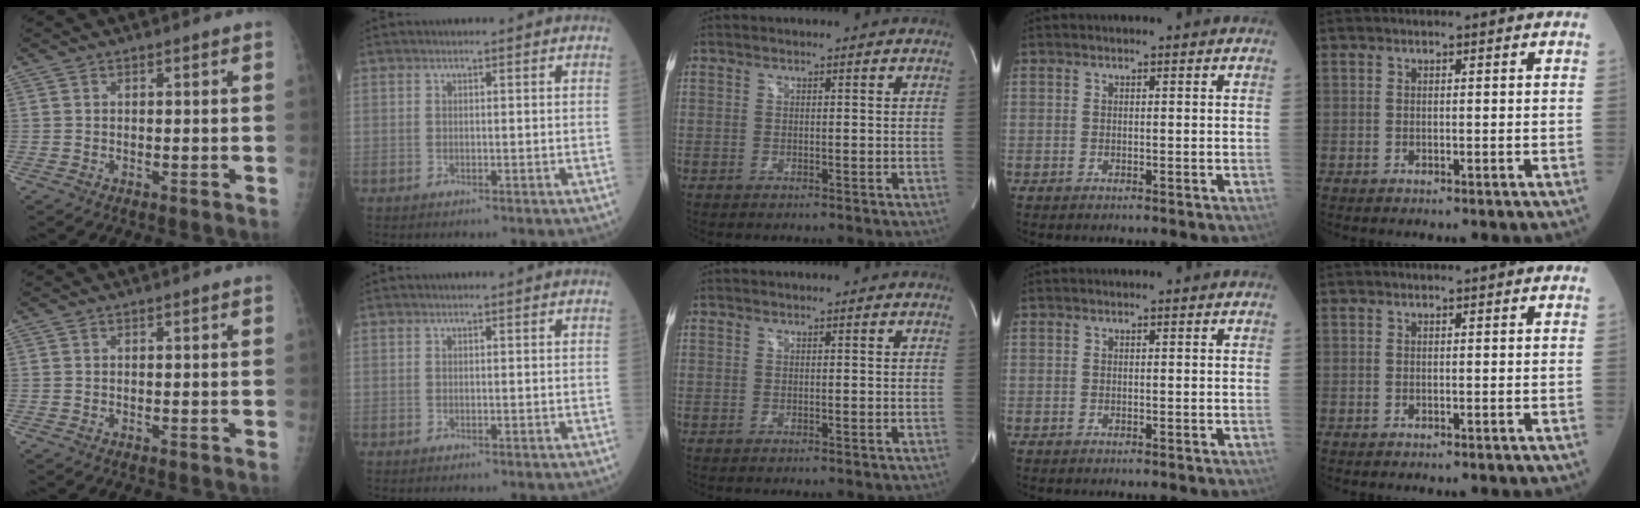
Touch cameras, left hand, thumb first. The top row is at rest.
{}